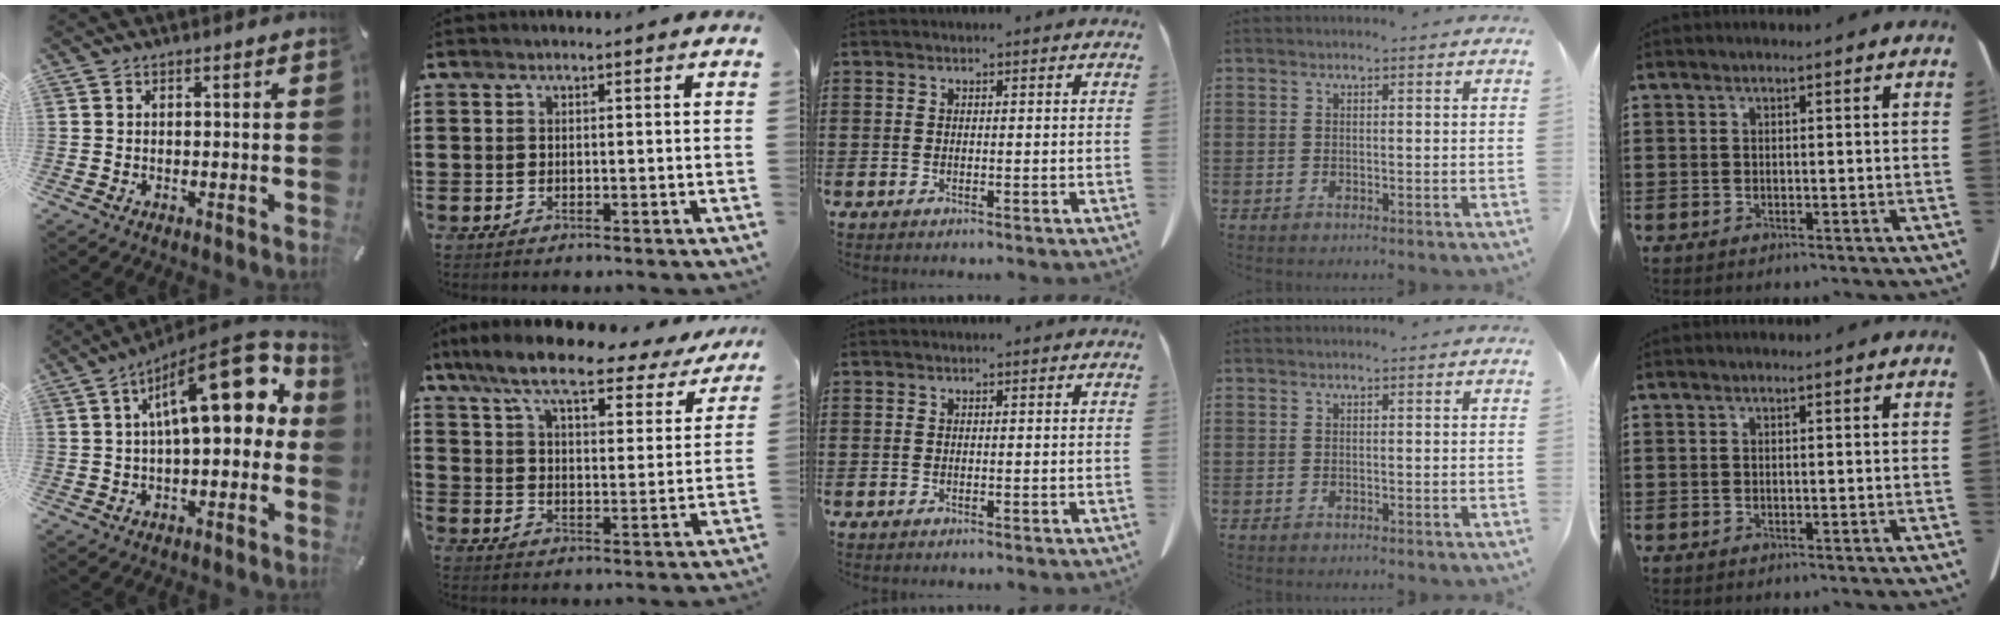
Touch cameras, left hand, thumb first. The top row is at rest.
{"thumb": {"total": 18.0, "force": [5.6, 7.2, 15.5], "torque": [-0.230, -0.024, 0.089]}, "index": {"total": 9.6, "force": [7.9, 1.5, 5.3], "torque": [-0.132, -0.036, 0.133]}}